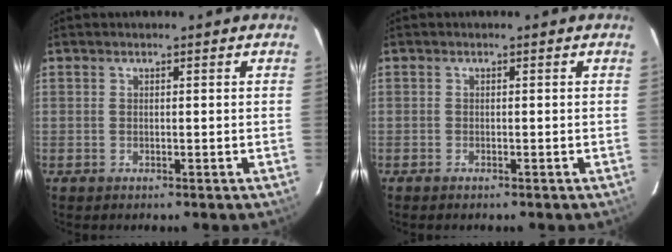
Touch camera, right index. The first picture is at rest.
{"total": 0.6, "force": [-0.6, 0.2, 0.2], "torque": [-0.006, -0.002, -0.012]}